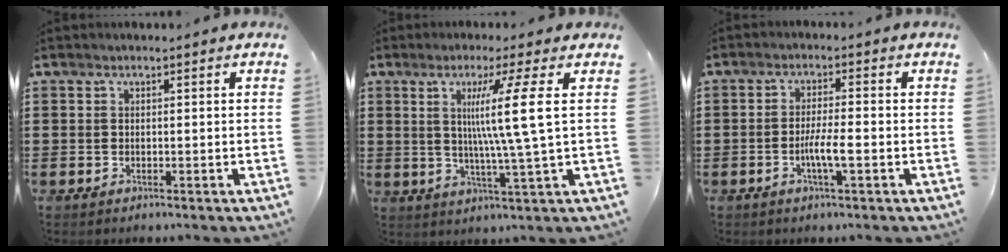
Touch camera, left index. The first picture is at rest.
{"total": 10.0, "force": [2.2, -1.0, 9.7], "torque": [-0.187, 0.001, 0.025]}
{"total": 4.2, "force": [-1.4, 0.6, 3.9], "torque": [-0.074, -0.001, -0.028]}